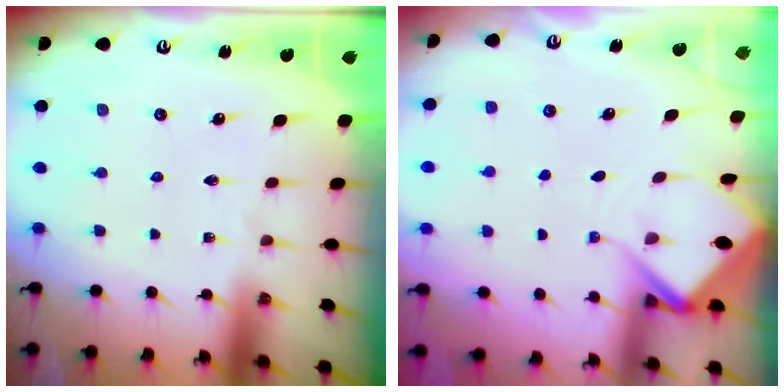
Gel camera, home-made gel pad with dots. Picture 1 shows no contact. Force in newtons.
{"total": 5.3, "press": 5.2, "slide": 0.6}